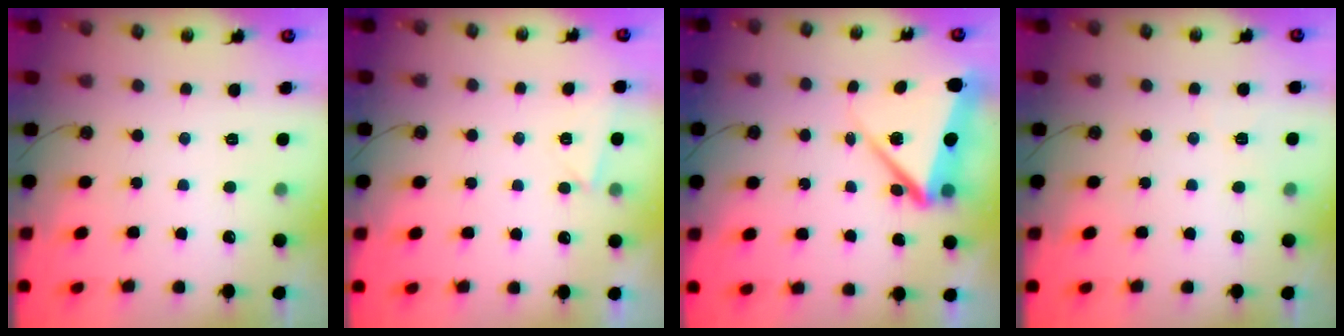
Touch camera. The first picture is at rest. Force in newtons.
{"total": 3.8, "press": 2.9, "slide": 2.4}
{"total": 9.5, "press": 9.3, "slide": 1.6}
{"total": 2.6, "press": 1.9, "slide": 1.8}